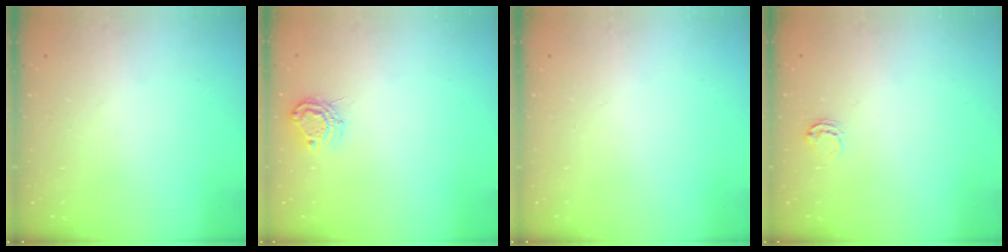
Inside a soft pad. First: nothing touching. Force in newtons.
{"total": 7.6, "press": 7.5, "slide": 0.6}
{"total": 0.0}
{"total": 3.9, "press": 3.9, "slide": 0.2}